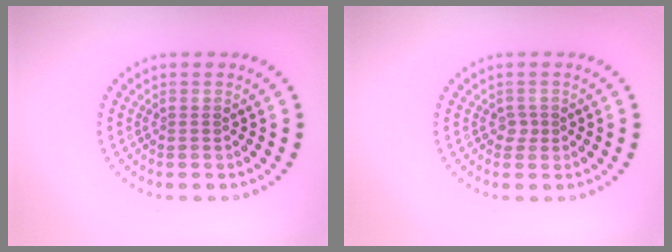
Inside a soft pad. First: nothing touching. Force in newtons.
{"total": 1.0, "press": 0.8, "slide": 0.7}